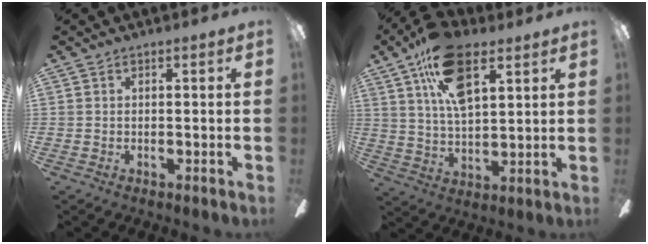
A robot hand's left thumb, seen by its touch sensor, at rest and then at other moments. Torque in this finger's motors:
{"motor_torque": [0.29, 0.47, 1.36, -1.41, 0.11]}